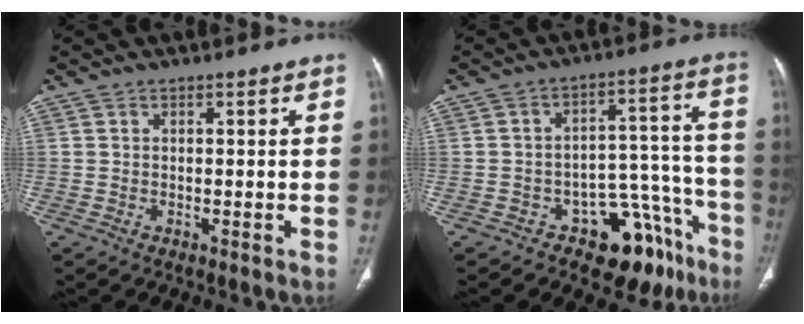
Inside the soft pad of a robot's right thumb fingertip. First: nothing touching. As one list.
[{"total": 14.7, "force": [-9.5, 8.3, 7.4], "torque": [-0.025, 0.108, -0.130]}]